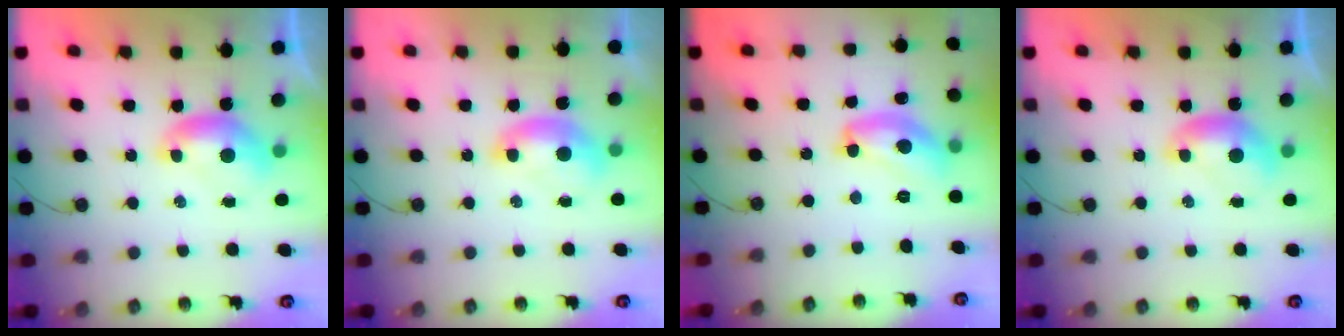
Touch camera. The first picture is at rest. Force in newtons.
{"total": 1.6, "press": 1.5, "slide": 0.3}
{"total": 10.4, "press": 10.4, "slide": 0.7}
{"total": 0.0}